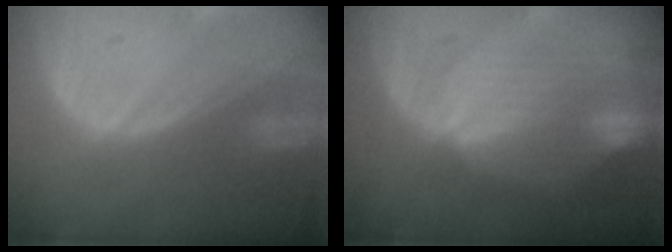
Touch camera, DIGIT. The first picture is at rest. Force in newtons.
{"total": 8.4, "press": 8.0, "slide": 2.7}